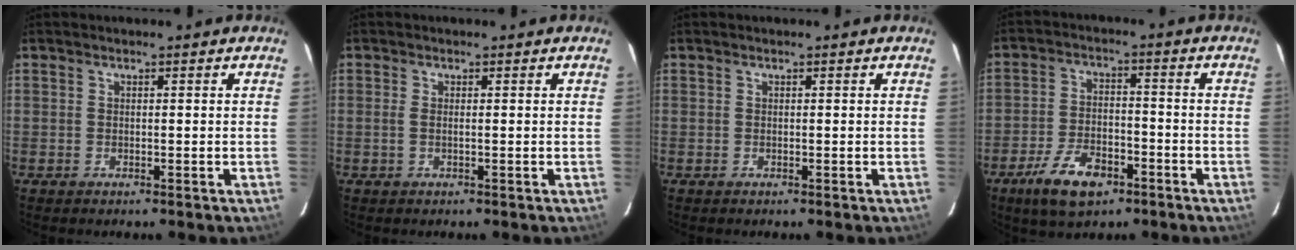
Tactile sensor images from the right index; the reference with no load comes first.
{"total": 1.1, "force": [0.0, 0.2, 1.0], "torque": [-0.023, 0.000, -0.002]}
{"total": 0.0}
{"total": 10.9, "force": [-6.7, 5.3, 6.8], "torque": [-0.156, -0.005, -0.115]}